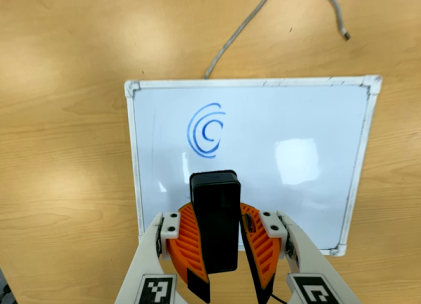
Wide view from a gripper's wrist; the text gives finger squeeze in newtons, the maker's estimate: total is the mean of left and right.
{"total": 12.1, "left": 11.3, "right": 12.9}